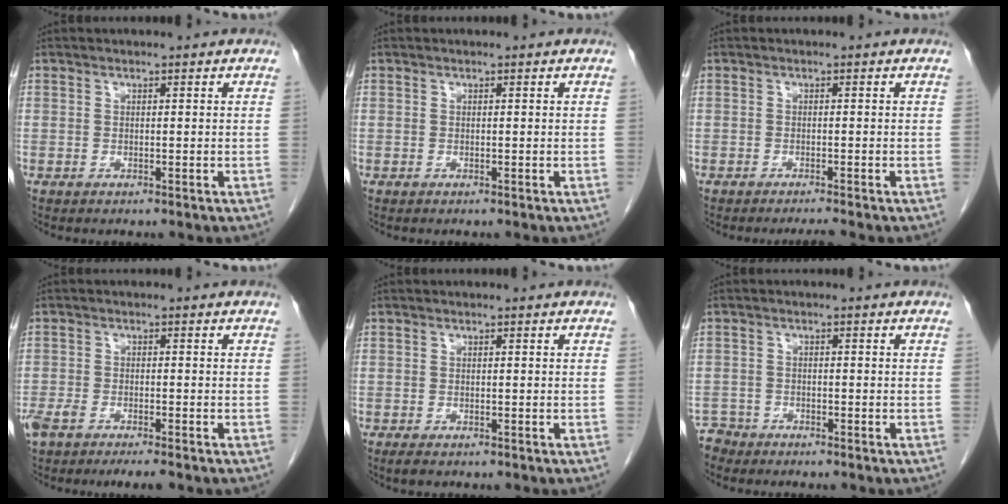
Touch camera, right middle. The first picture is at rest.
{"total": 0.0}
{"total": 1.6, "force": [-1.4, -0.6, 0.5], "torque": [-0.009, -0.005, -0.023]}
{"total": 6.0, "force": [-4.4, 1.3, 3.7], "torque": [-0.066, -0.006, -0.073]}
{"total": 1.4, "force": [-1.0, 0.6, 0.8], "torque": [-0.019, -0.002, -0.013]}
{"total": 2.3, "force": [-2.1, 0.6, -0.8], "torque": [0.014, -0.003, -0.043]}